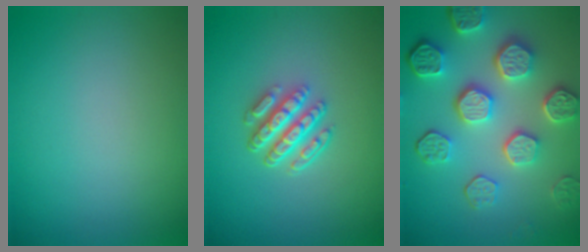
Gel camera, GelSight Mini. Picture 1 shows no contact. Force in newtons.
{"total": 4.5, "press": 3.4, "slide": 2.9}
{"total": 7.5, "press": 5.8, "slide": 4.7}